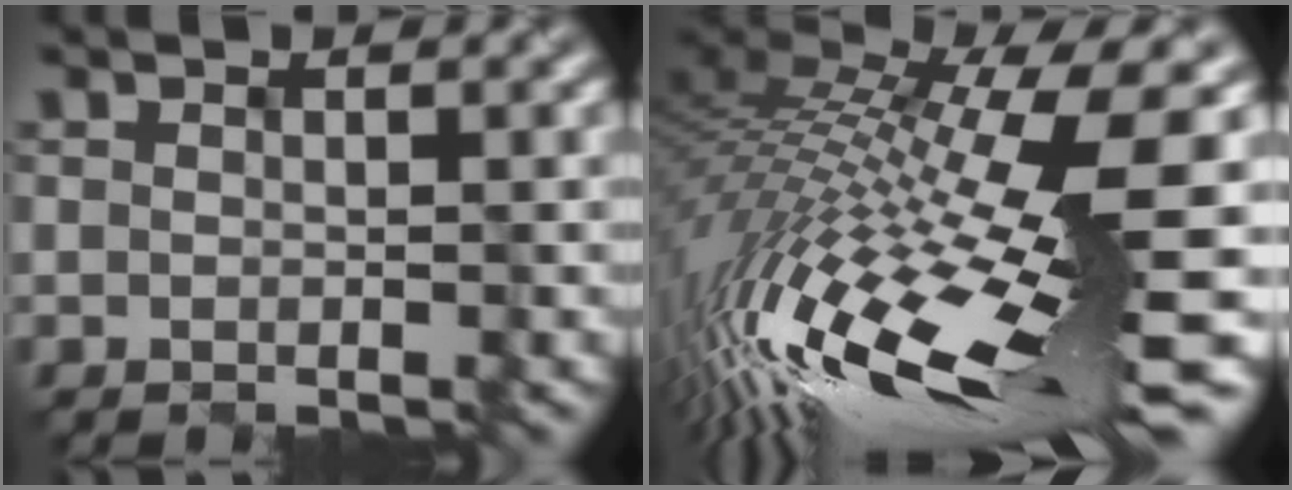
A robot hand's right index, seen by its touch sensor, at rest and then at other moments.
{"total": 16.0, "force": [-3.2, 3.2, 15.4], "torque": [-0.311, -0.002, -0.048]}